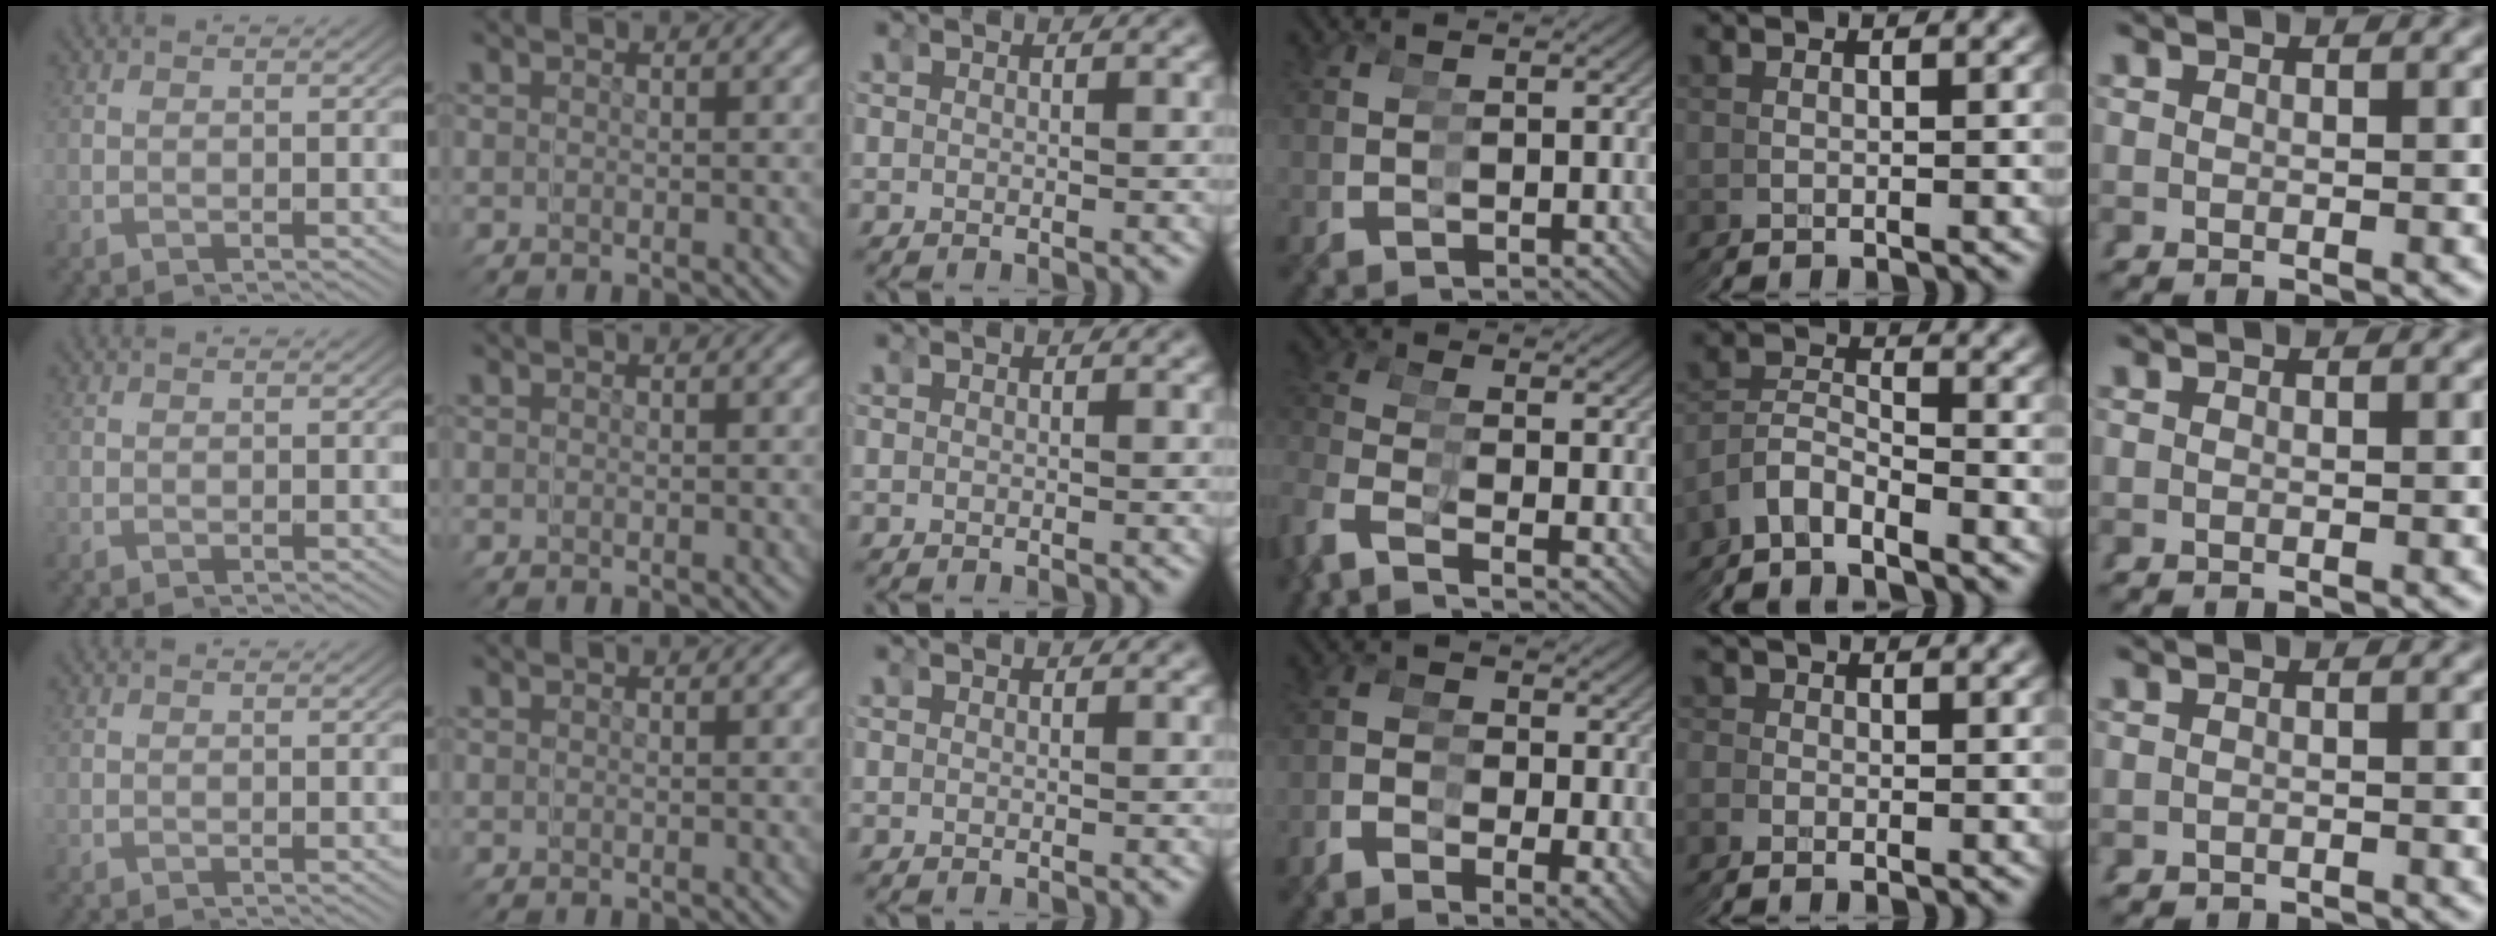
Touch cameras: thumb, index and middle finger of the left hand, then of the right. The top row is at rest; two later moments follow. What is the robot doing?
{"motion": "grasp_and_lifting", "object": "hoodie"}